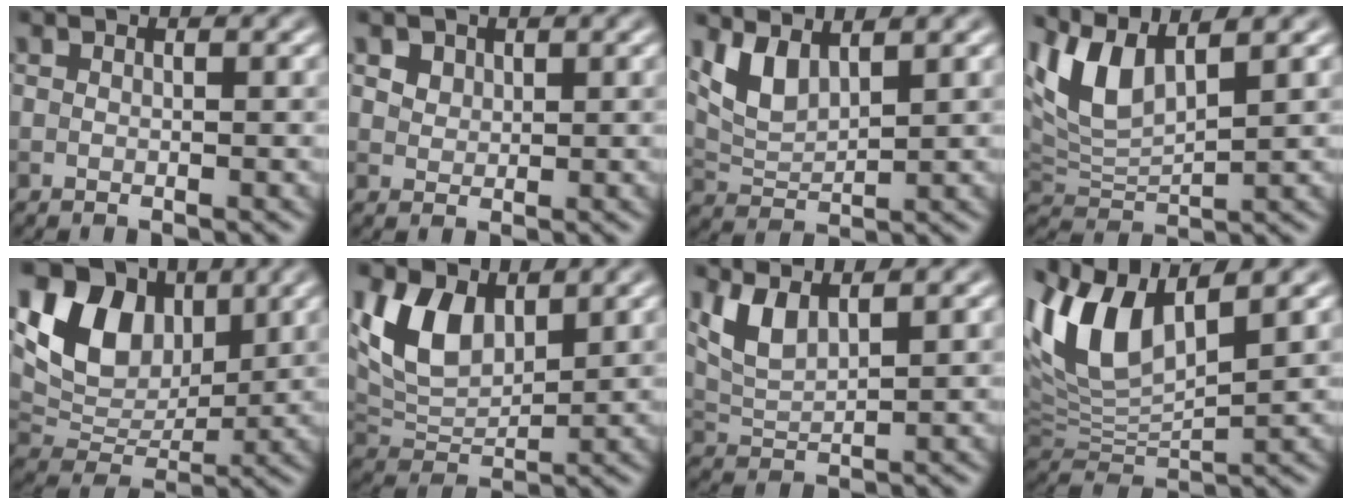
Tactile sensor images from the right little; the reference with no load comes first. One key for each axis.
{"total": 3.0, "fx": 1.9, "fy": 2.0, "fz": 1.3, "tx": -0.039, "ty": 0.004, "tz": 0.035}
{"total": 3.6, "fx": 2.2, "fy": 1.4, "fz": 2.4, "tx": -0.058, "ty": -0.007, "tz": 0.049}
{"total": 5.7, "fx": 3.4, "fy": 1.9, "fz": 4.2, "tx": -0.100, "ty": 0.009, "tz": 0.067}
{"total": 8.8, "fx": 3.3, "fy": 6.1, "fz": 5.3, "tx": -0.101, "ty": -0.006, "tz": 0.059}
{"total": 6.2, "fx": 2.8, "fy": 3.7, "fz": 4.2, "tx": -0.089, "ty": -0.006, "tz": 0.052}
{"total": 3.3, "fx": 2.0, "fy": 1.1, "fz": 2.4, "tx": -0.062, "ty": -0.001, "tz": 0.046}
{"total": 8.4, "fx": 4.0, "fy": 3.3, "fz": 6.7, "tx": -0.148, "ty": 0.013, "tz": 0.075}